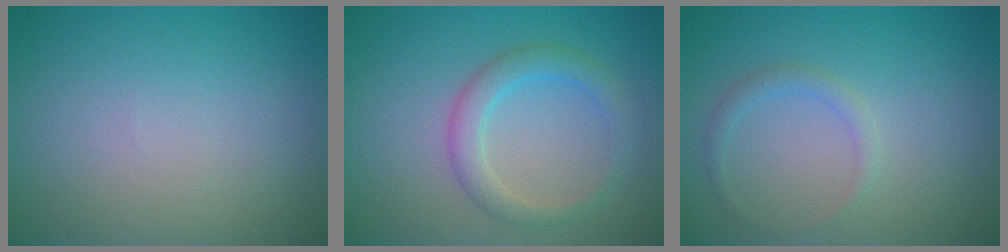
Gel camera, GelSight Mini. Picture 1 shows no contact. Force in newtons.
{"total": 2.9, "press": 2.9, "slide": 0.1}
{"total": 1.2, "press": 1.2, "slide": 0.2}